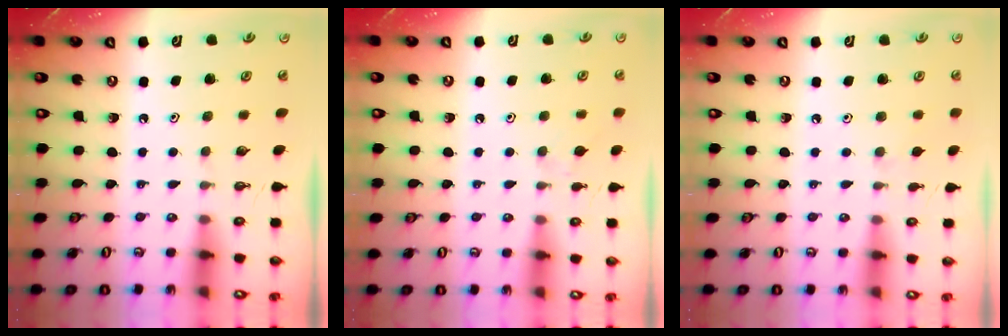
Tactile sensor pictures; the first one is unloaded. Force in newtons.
{"total": 3.2, "press": 3.2, "slide": 0.7}
{"total": 4.2, "press": 4.1, "slide": 0.6}